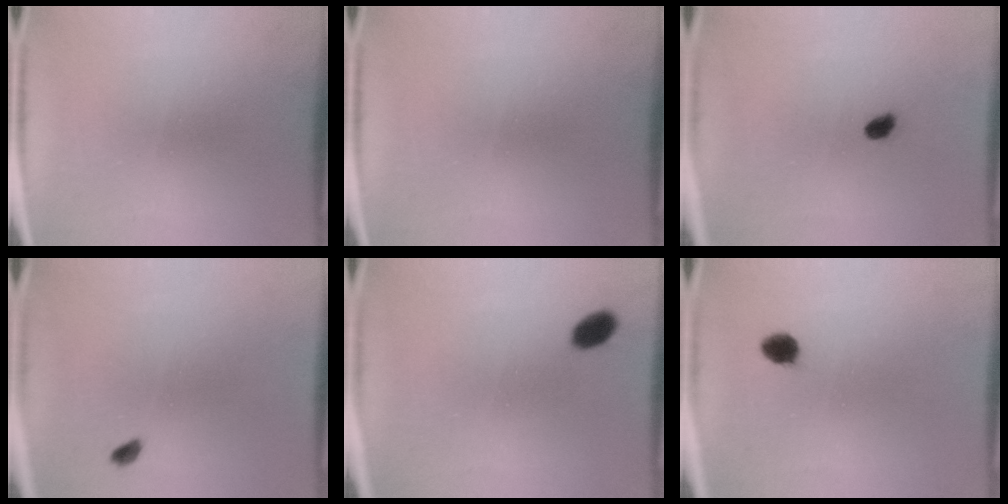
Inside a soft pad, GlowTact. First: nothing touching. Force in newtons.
{"total": 0.0}
{"total": 3.0}
{"total": 1.4}
{"total": 3.4}
{"total": 2.5}